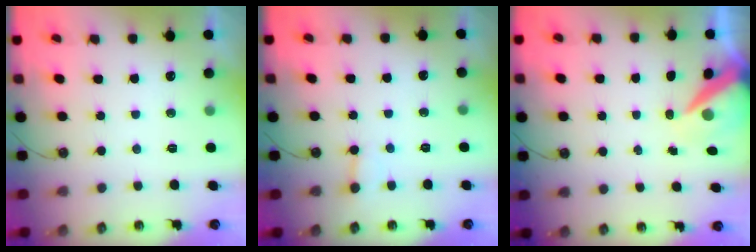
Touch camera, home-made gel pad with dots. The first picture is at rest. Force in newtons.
{"total": 2.1, "press": 2.1, "slide": 0.1}
{"total": 8.4, "press": 8.3, "slide": 1.0}